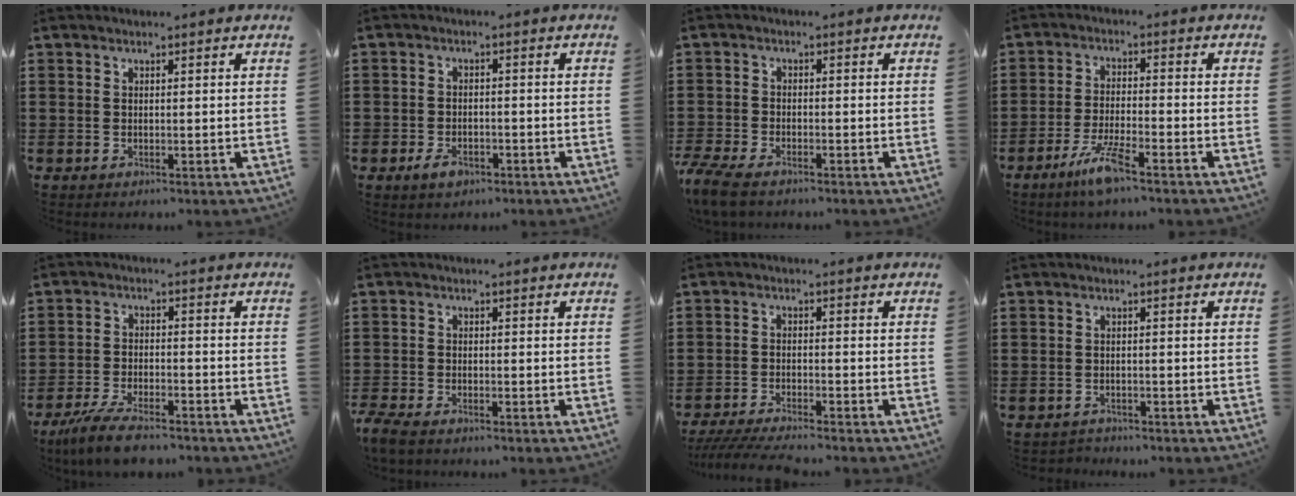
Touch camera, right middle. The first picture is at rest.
{"total": 2.4, "force": [-1.5, 1.5, 1.2], "torque": [-0.022, 0.004, -0.031]}
{"total": 4.0, "force": [-3.4, 0.9, 1.8], "torque": [-0.066, -0.010, -0.077]}
{"total": 5.9, "force": [-3.9, 0.6, 4.3], "torque": [-0.102, -0.012, -0.076]}
{"total": 6.2, "force": [-5.2, 1.2, 3.1], "torque": [-0.077, -0.005, -0.104]}
{"total": 2.6, "force": [-2.3, 0.7, 1.0], "torque": [-0.039, -0.003, -0.053]}
{"total": 4.2, "force": [-3.9, 0.1, 1.5], "torque": [-0.037, -0.012, -0.081]}
{"total": 1.4, "force": [-1.3, 0.3, -0.1], "torque": [-0.003, 0.001, -0.031]}